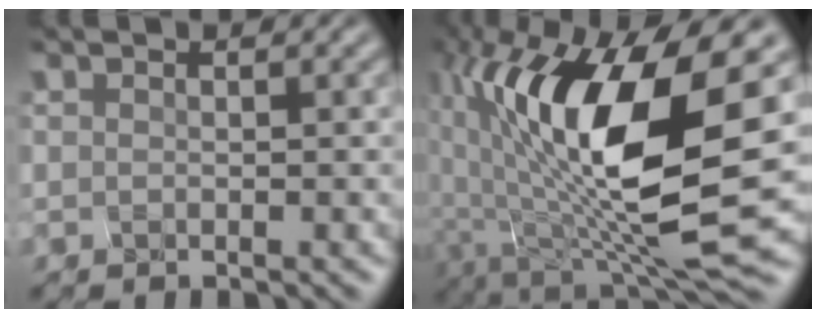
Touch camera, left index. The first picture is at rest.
{"total": 14.4, "force": [-0.1, 5.4, 13.4], "torque": [-0.266, -0.004, 0.013]}